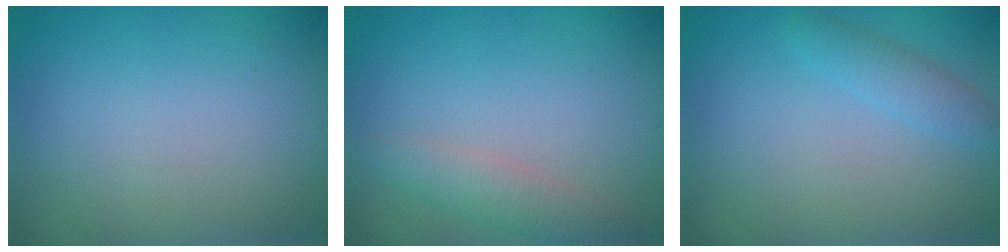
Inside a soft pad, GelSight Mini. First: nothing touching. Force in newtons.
{"total": 2.3, "press": 2.3, "slide": 0.1}
{"total": 1.9, "press": 1.9, "slide": 0.1}